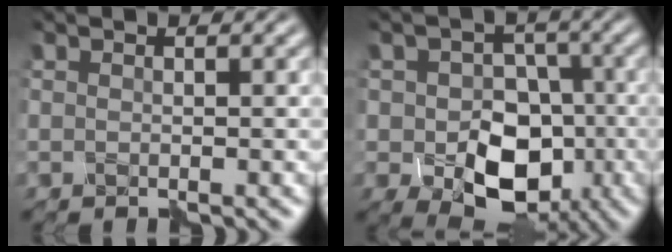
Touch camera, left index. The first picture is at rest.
{"total": 8.1, "force": [-2.6, 5.8, 5.0], "torque": [-0.069, -0.009, -0.047]}